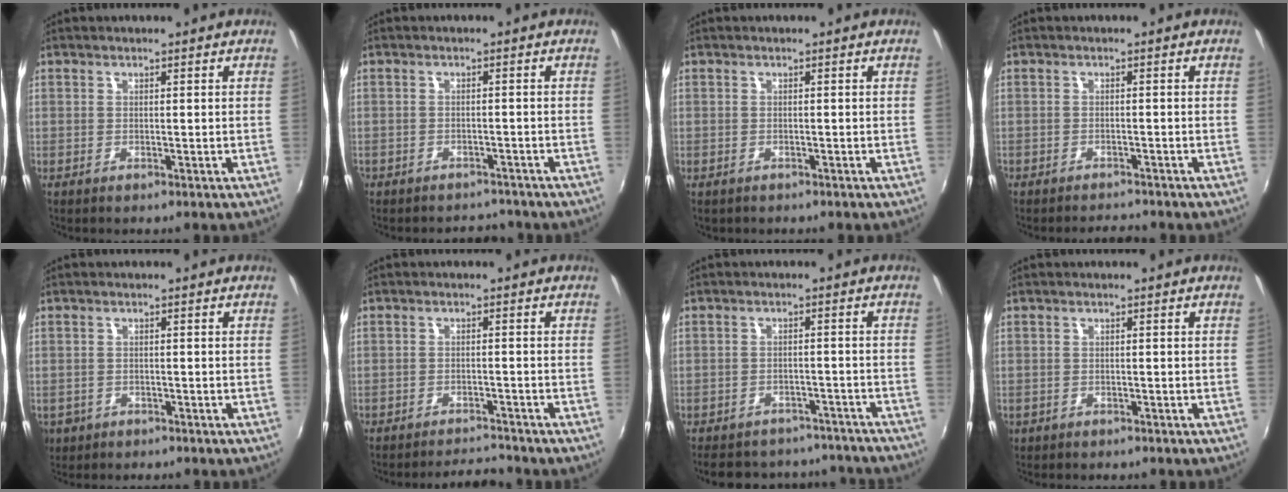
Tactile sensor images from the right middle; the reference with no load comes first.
{"total": 4.6, "force": [-4.0, 2.2, 0.5], "torque": [-0.019, 0.008, -0.059]}
{"total": 0.8, "force": [-0.6, 0.5, 0.2], "torque": [-0.009, -0.001, -0.006]}
{"total": 2.9, "force": [-2.8, 0.5, 0.5], "torque": [-0.020, -0.002, -0.046]}
{"total": 5.3, "force": [-2.4, 4.4, 1.9], "torque": [-0.058, -0.007, -0.035]}
{"total": 4.5, "force": [-4.4, 0.5, 0.5], "torque": [-0.025, 0.002, -0.070]}
{"total": 19.5, "force": [-16.9, 7.3, 6.2], "torque": [-0.130, 0.025, -0.200]}
{"total": 1.6, "force": [-0.9, 1.3, 0.4], "torque": [-0.014, -0.003, -0.013]}